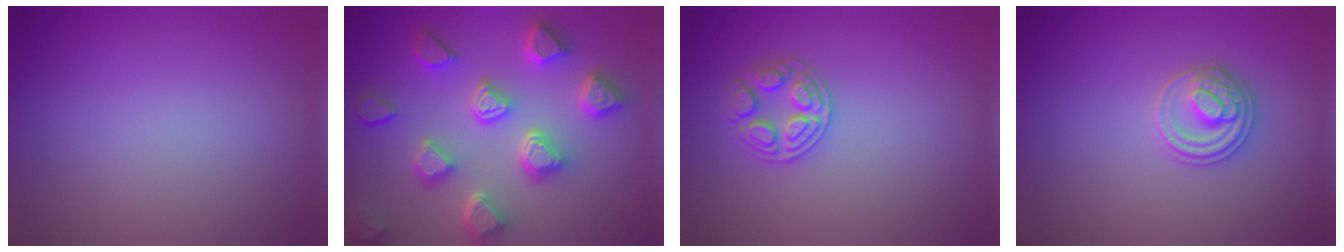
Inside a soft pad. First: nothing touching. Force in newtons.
{"total": 6.6, "press": 6.0, "slide": 2.7}
{"total": 2.6, "press": 2.6, "slide": 0.4}
{"total": 2.8, "press": 2.7, "slide": 0.5}